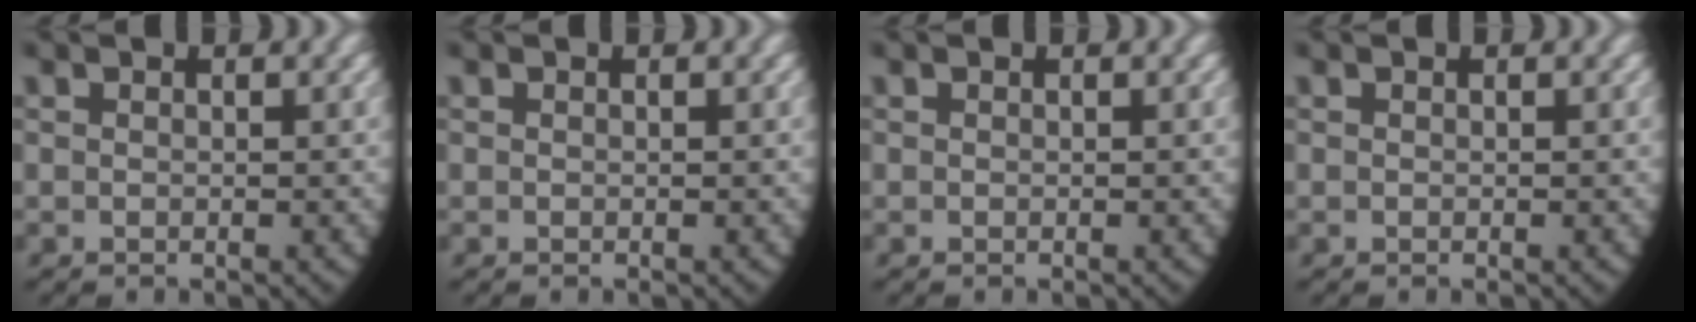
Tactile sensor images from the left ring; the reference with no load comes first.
{"total": 0.0}
{"total": 0.0}
{"total": 0.0}